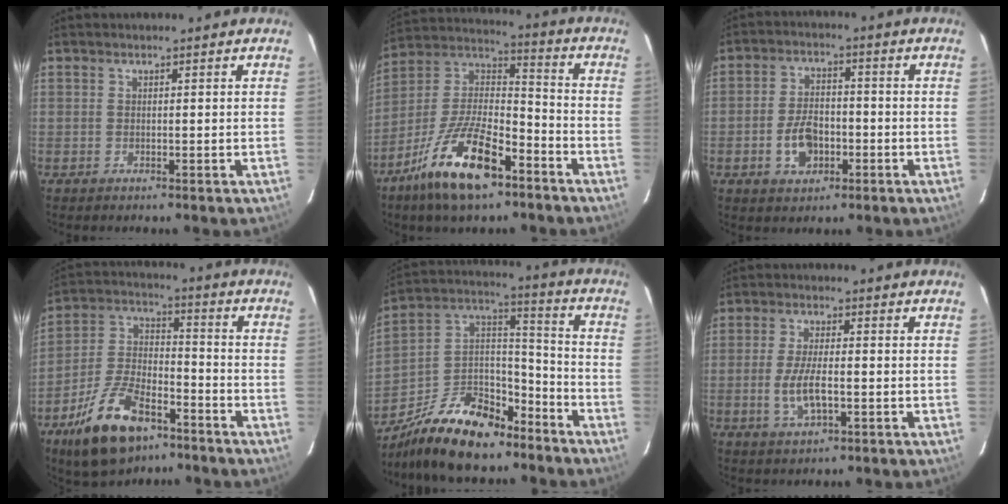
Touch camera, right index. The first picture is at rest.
{"total": 18.4, "force": [-10.9, 7.1, 13.0], "torque": [-0.264, -0.007, -0.196]}
{"total": 7.4, "force": [-2.6, 4.7, 5.1], "torque": [-0.100, 0.013, -0.038]}
{"total": 17.2, "force": [-10.3, 8.4, 10.9], "torque": [-0.227, 0.003, -0.180]}
{"total": 19.2, "force": [-13.5, 9.8, 9.6], "torque": [-0.212, 0.044, -0.220]}
{"total": 6.9, "force": [-1.6, 2.4, 6.2], "torque": [-0.126, -0.007, -0.028]}